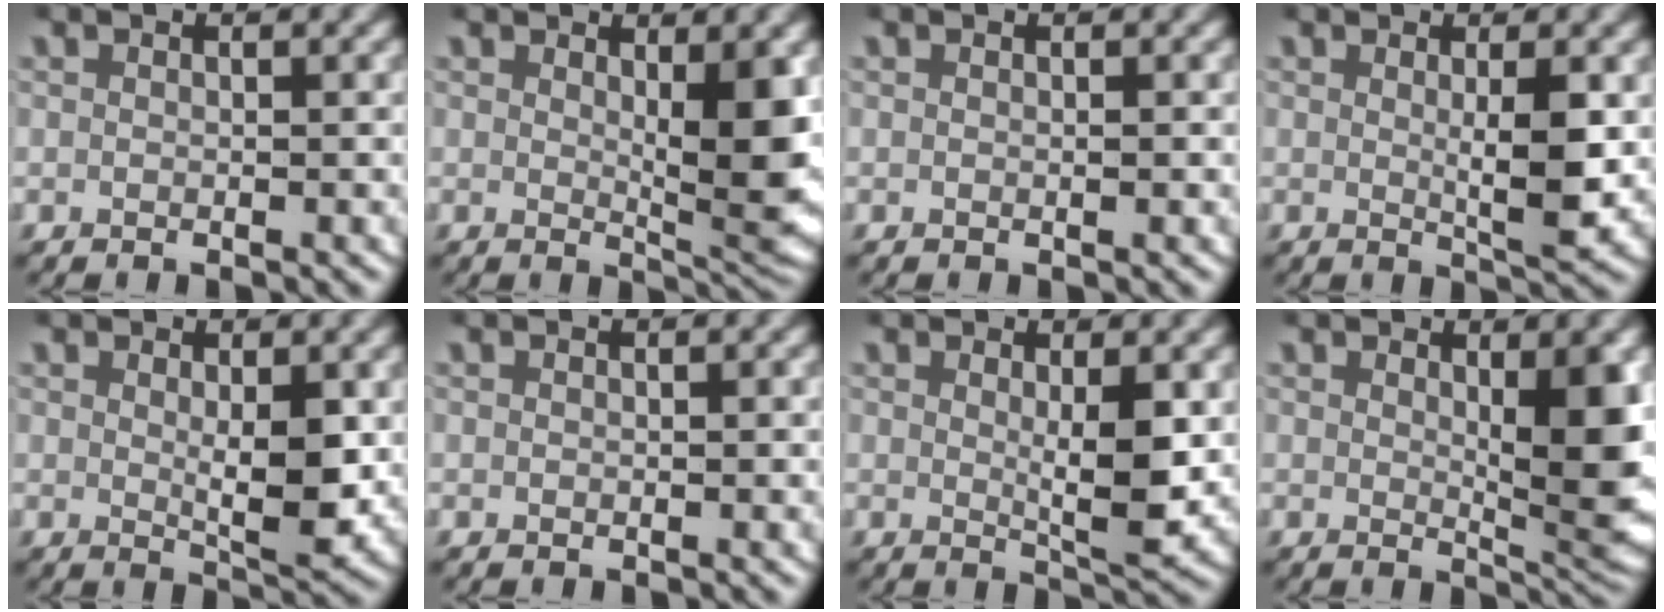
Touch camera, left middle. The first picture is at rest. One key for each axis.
{"total": 5.3, "fx": 1.1, "fy": 1.4, "fz": 5.0, "tx": -0.068, "ty": -0.017, "tz": 0.023}
{"total": 0.0}
{"total": 3.3, "fx": 0.5, "fy": 0.5, "fz": 3.3, "tx": -0.051, "ty": -0.012, "tz": 0.010}
{"total": 3.6, "fx": 0.7, "fy": 1.1, "fz": 3.4, "tx": -0.054, "ty": -0.018, "tz": 0.015}
{"total": 0.0}
{"total": 3.6, "fx": 0.8, "fy": 0.7, "fz": 3.4, "tx": -0.055, "ty": -0.017, "tz": 0.016}
{"total": 5.7, "fx": 1.1, "fy": 1.6, "fz": 5.3, "tx": -0.067, "ty": -0.015, "tz": 0.022}